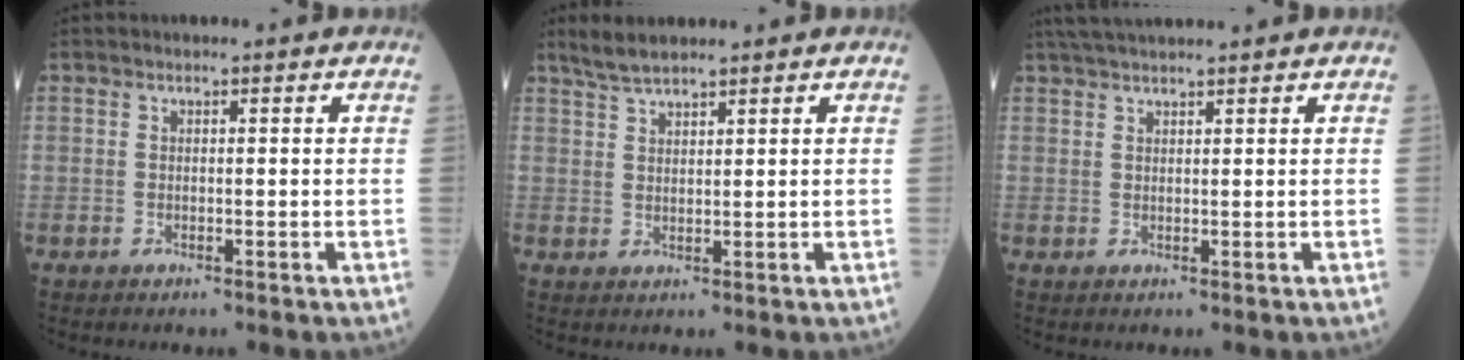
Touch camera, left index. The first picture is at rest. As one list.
[{"total": 3.6, "force": [3.3, 0.2, 1.6], "torque": [-0.040, 0.014, 0.068]}, {"total": 6.2, "force": [5.5, -0.4, 2.9], "torque": [-0.045, 0.034, 0.092]}]